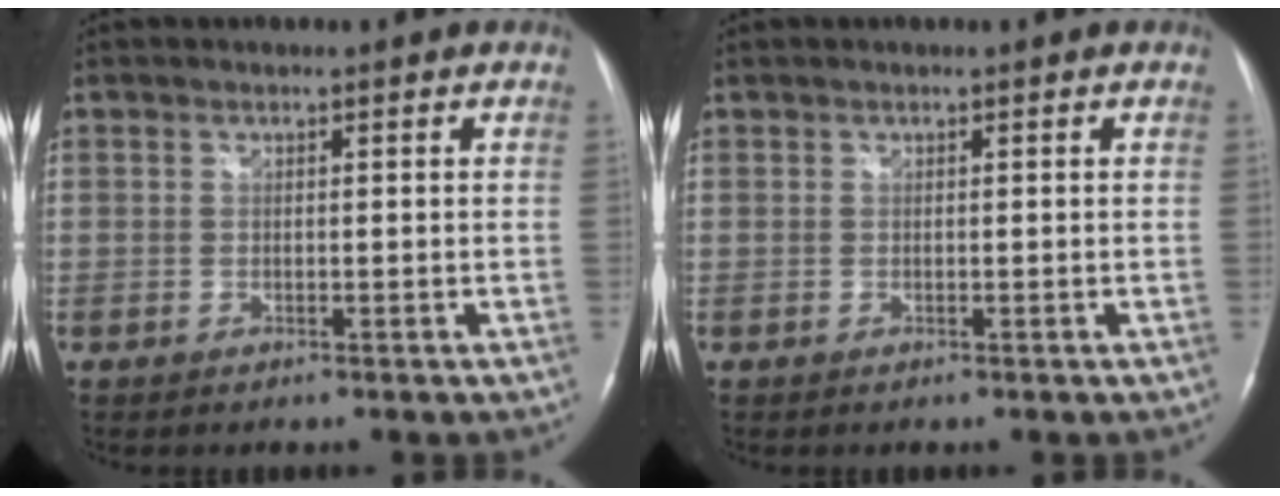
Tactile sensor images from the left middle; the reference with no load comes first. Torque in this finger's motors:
{"motor_torque": [0.10, 0.04, -0.09, 0.01]}